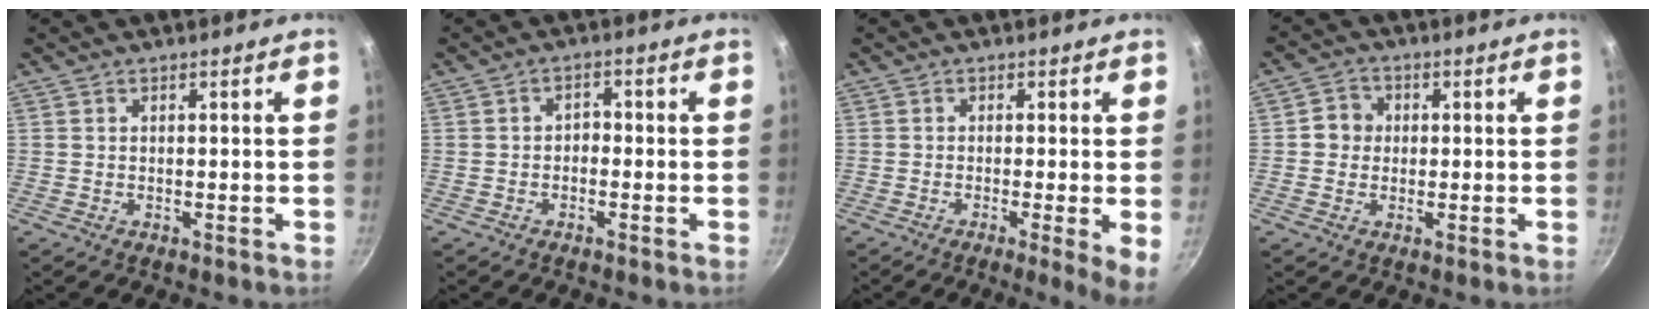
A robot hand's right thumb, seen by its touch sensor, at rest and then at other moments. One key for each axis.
{"total": 2.2, "fx": -0.7, "fy": 1.7, "fz": 1.4, "tx": -0.008, "ty": 0.014, "tz": -0.019}
{"total": 4.9, "fx": -1.1, "fy": 0.3, "fz": 4.7, "tx": -0.081, "ty": -0.014, "tz": -0.022}
{"total": 4.4, "fx": 0.2, "fy": 4.1, "fz": 1.6, "tx": -0.007, "ty": 0.009, "tz": -0.003}